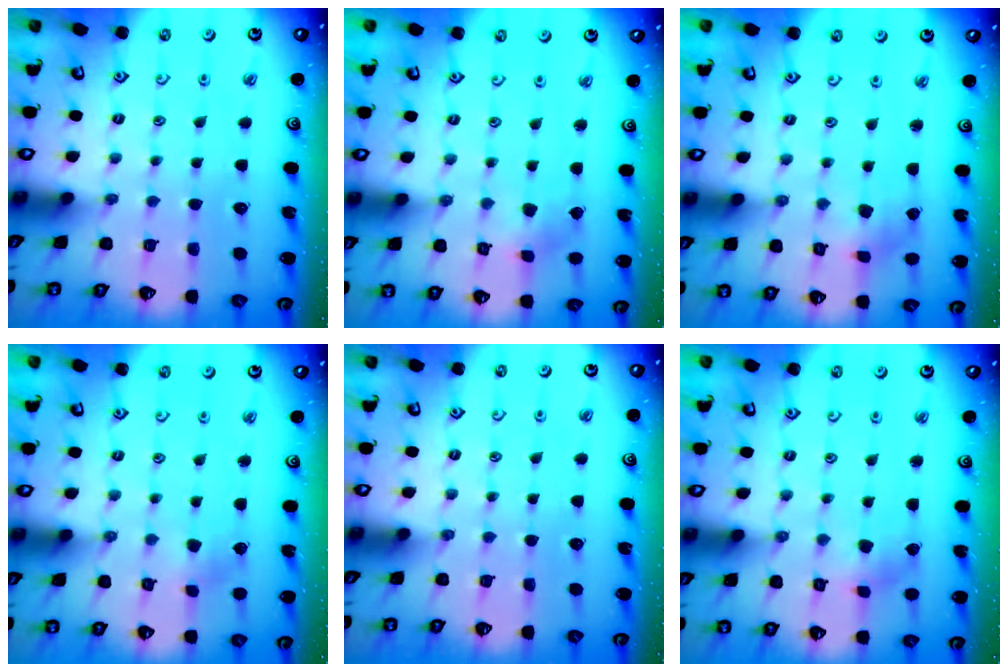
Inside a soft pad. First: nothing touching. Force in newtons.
{"total": 2.6, "press": 2.6, "slide": 0.3}
{"total": 2.7, "press": 2.7, "slide": 0.4}
{"total": 2.3, "press": 2.3, "slide": 0.3}
{"total": 0.0}
{"total": 3.8, "press": 3.7, "slide": 0.4}